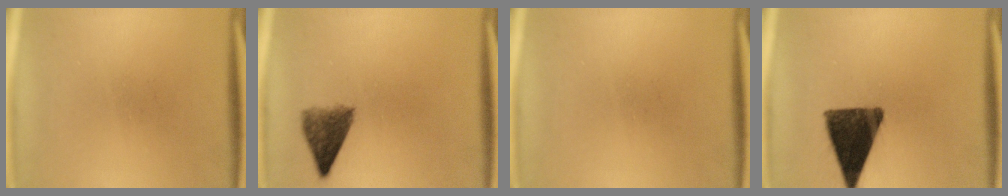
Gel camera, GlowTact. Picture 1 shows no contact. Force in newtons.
{"total": 5.2}
{"total": 0.0}
{"total": 13.0}